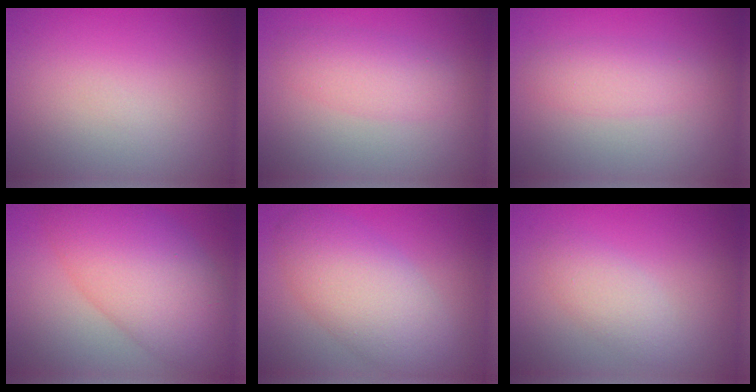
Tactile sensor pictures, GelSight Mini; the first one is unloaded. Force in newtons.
{"total": 3.0, "press": 3.0, "slide": 0.1}
{"total": 2.4, "press": 2.4, "slide": 0.0}
{"total": 9.4, "press": 9.4, "slide": 0.2}
{"total": 6.8, "press": 6.8, "slide": 0.5}
{"total": 2.3, "press": 2.3, "slide": 0.2}